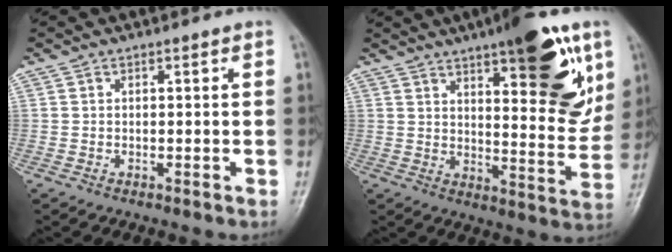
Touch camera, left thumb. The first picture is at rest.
{"total": 19.1, "force": [9.4, 6.0, 15.5], "torque": [-0.171, -0.045, 0.133]}